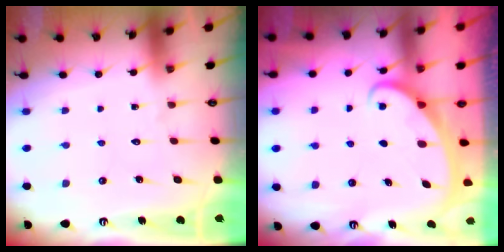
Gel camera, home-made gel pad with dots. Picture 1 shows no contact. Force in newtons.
{"total": 2.3, "press": 2.2, "slide": 0.3}